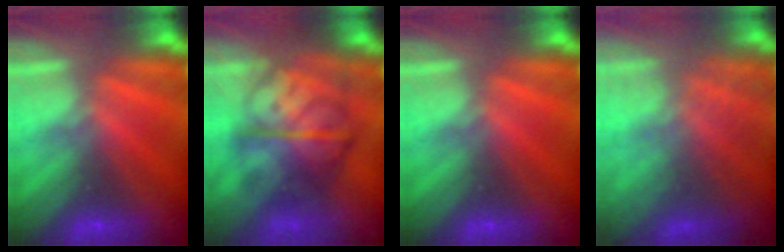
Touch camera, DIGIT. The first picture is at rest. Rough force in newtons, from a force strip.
{"total": 8.8}
{"total": 0.0}
{"total": 7.3}